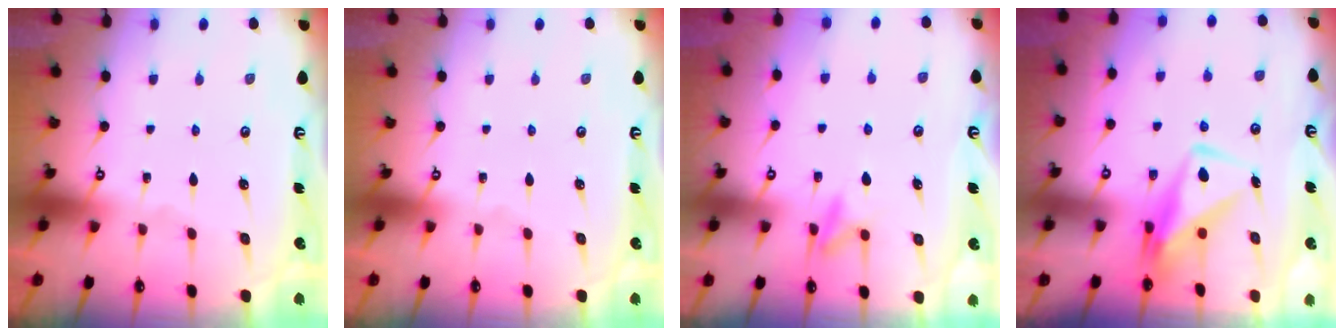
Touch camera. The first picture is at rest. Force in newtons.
{"total": 0.0}
{"total": 7.8, "press": 7.8, "slide": 0.8}
{"total": 10.6, "press": 10.6, "slide": 0.8}